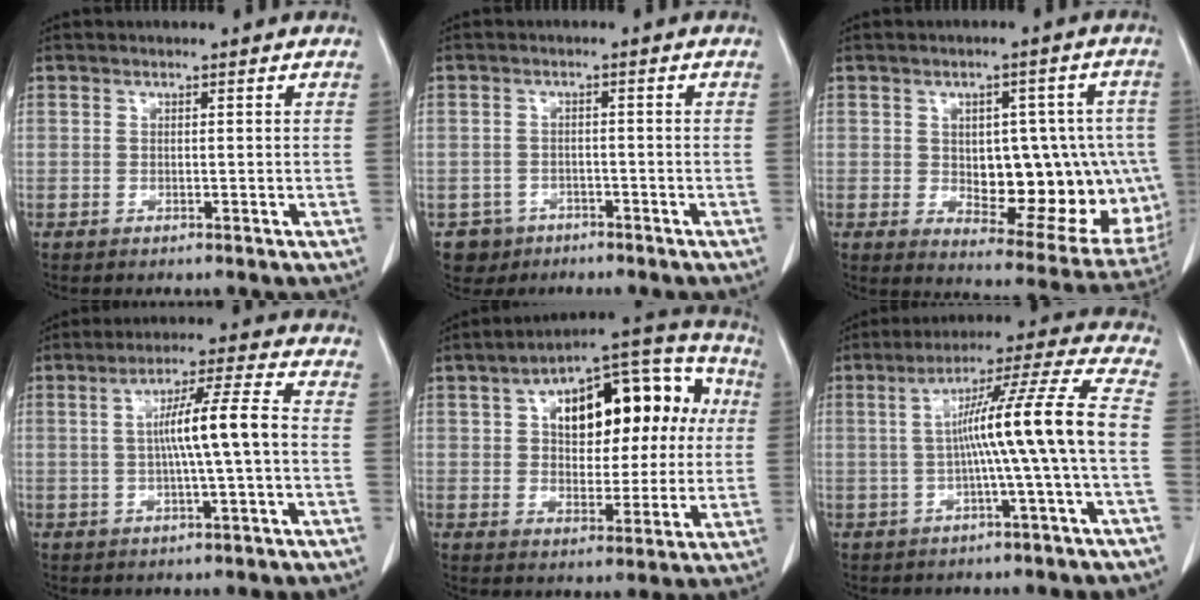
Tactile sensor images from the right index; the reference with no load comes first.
{"total": 3.7, "force": [-2.3, 3.0, -0.3], "torque": [0.006, 0.009, -0.036]}
{"total": 18.4, "force": [-1.4, 8.9, 16.0], "torque": [-0.166, 0.021, 0.015]}
{"total": 8.3, "force": [-0.4, -0.4, 8.3], "torque": [-0.143, 0.016, -0.008]}
{"total": 19.9, "force": [4.3, 10.2, 16.6], "torque": [-0.248, 0.058, 0.065]}
{"total": 12.7, "force": [-1.5, -1.9, 12.5], "torque": [-0.198, 0.023, -0.025]}